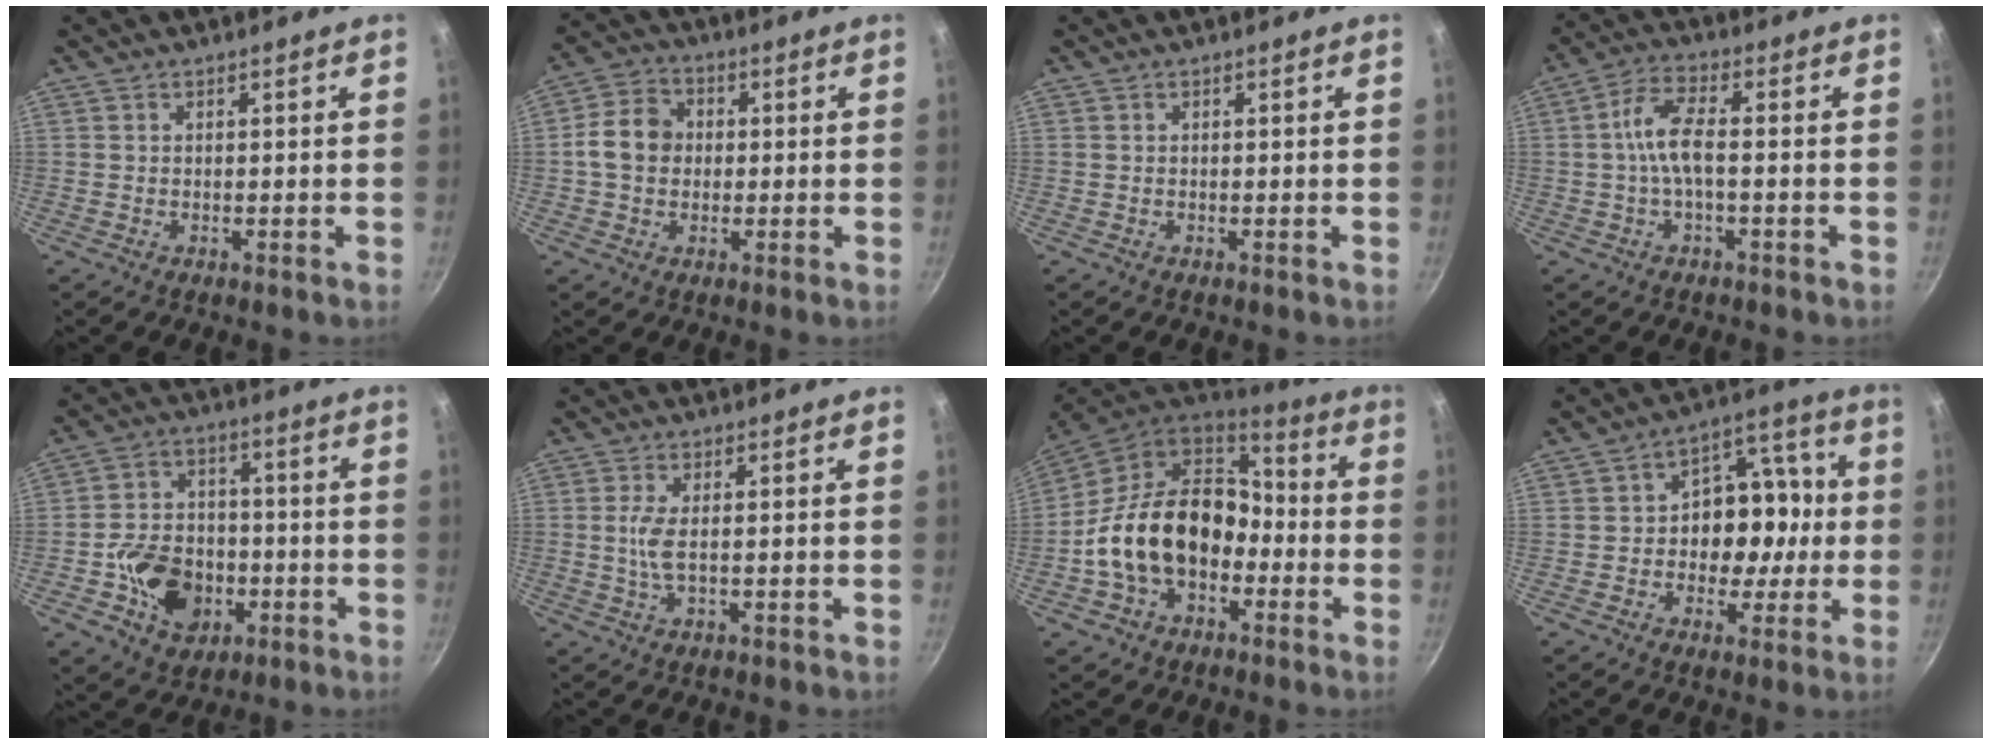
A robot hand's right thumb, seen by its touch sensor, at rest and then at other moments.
{"total": 8.0, "force": [0.1, 6.6, 4.5], "torque": [-0.057, 0.016, -0.014]}
{"total": 0.0}
{"total": 6.7, "force": [-1.0, 2.5, 6.1], "torque": [-0.134, 0.026, -0.027]}
{"total": 12.8, "force": [-3.8, 9.9, 7.2], "torque": [-0.092, 0.031, -0.060]}
{"total": 4.0, "force": [0.0, 1.1, 3.8], "torque": [-0.092, 0.000, 0.000]}
{"total": 20.0, "force": [-3.8, 14.2, 13.5], "torque": [-0.207, 0.059, -0.071]}
{"total": 13.0, "force": [-1.0, 9.7, 8.5], "torque": [-0.066, 0.034, -0.023]}